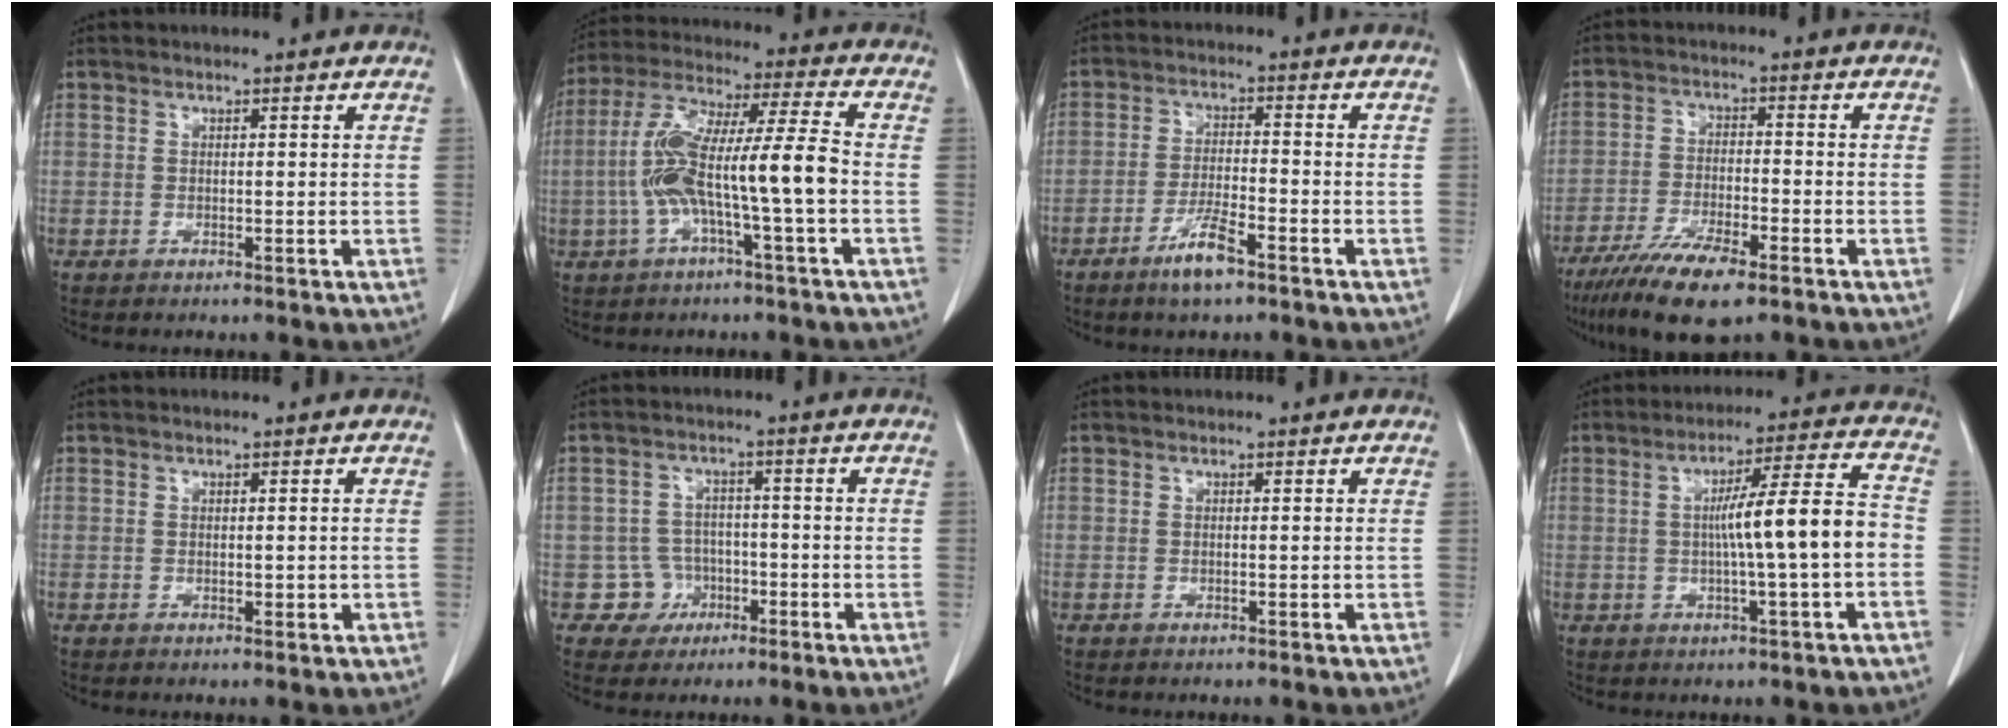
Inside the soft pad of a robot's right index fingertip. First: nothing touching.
{"total": 12.8, "force": [-2.5, 0.4, 12.6], "torque": [-0.253, 0.026, -0.050]}
{"total": 5.9, "force": [-3.9, 0.7, 4.4], "torque": [-0.088, -0.005, -0.072]}
{"total": 9.9, "force": [-6.8, 2.0, 6.9], "torque": [-0.126, -0.020, -0.120]}
{"total": 0.7, "force": [0.1, 0.4, 0.5], "torque": [-0.005, 0.001, 0.005]}
{"total": 4.8, "force": [-1.8, 4.4, -0.4], "torque": [0.019, 0.018, -0.027]}
{"total": 0.0}
{"total": 10.2, "force": [-1.3, -0.2, 10.1], "torque": [-0.157, 0.018, -0.022]}